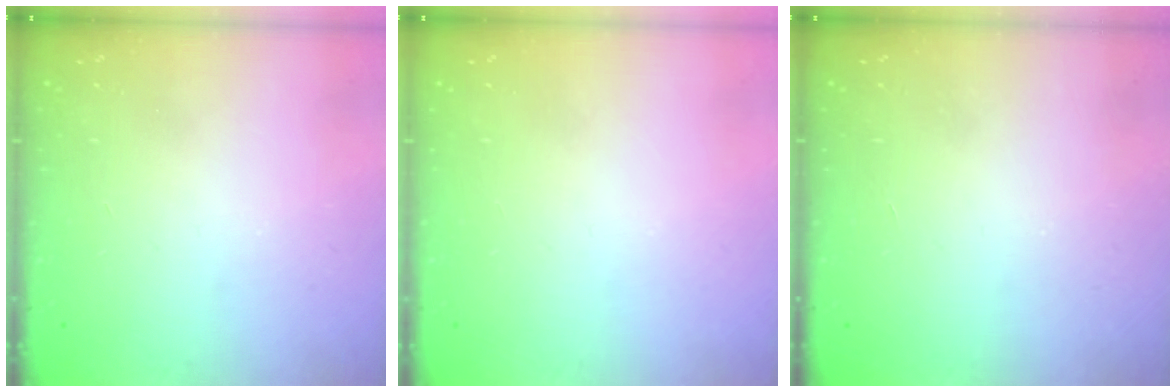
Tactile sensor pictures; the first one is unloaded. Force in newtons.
{"total": 0.0}
{"total": 1.5, "press": 1.5, "slide": 0.1}